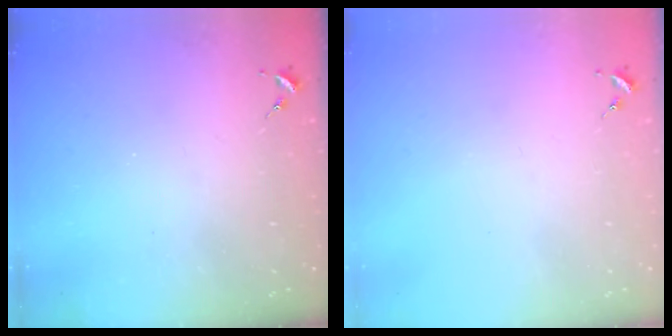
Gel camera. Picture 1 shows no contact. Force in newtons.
{"total": 0.0}